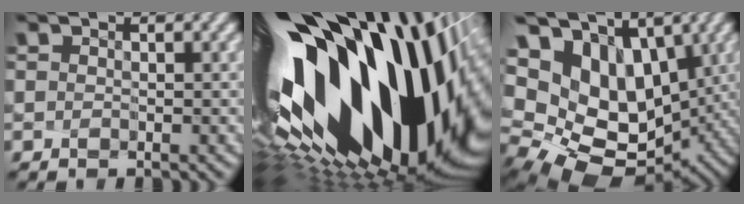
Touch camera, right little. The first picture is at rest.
{"total": 20.0, "force": [0.7, 10.5, 17.0], "torque": [-0.275, -0.084, 0.032]}
{"total": 16.3, "force": [2.5, 12.3, 10.3], "torque": [-0.216, 0.002, 0.064]}